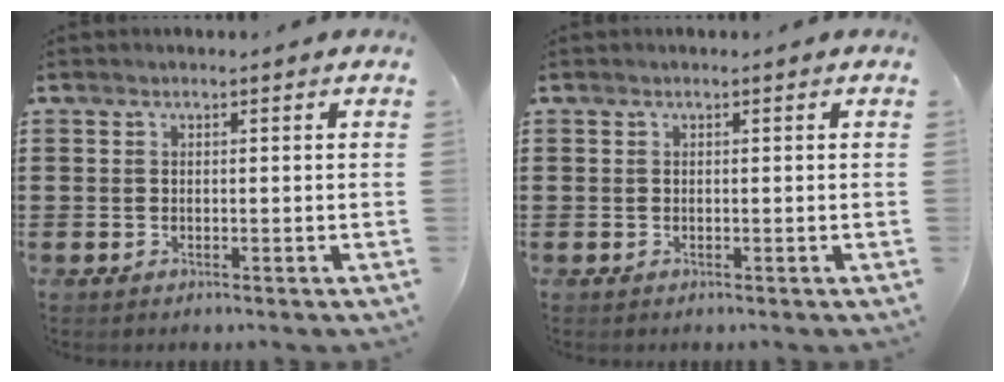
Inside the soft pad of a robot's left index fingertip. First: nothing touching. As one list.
[{"total": 0.0}]